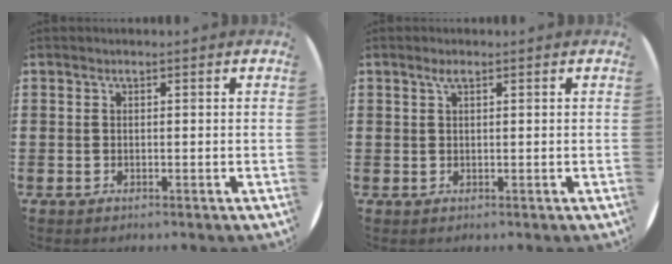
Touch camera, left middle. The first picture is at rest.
{"total": 1.1, "force": [0.6, 0.2, 0.9], "torque": [-0.018, 0.004, 0.009]}